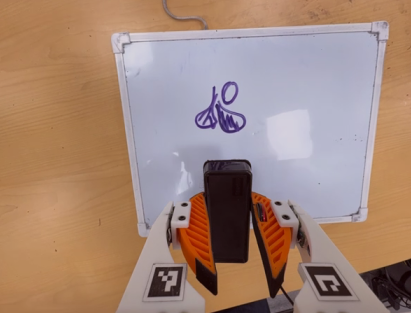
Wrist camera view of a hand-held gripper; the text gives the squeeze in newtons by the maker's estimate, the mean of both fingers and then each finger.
{"total": 10.2, "left": 8.4, "right": 12.0}